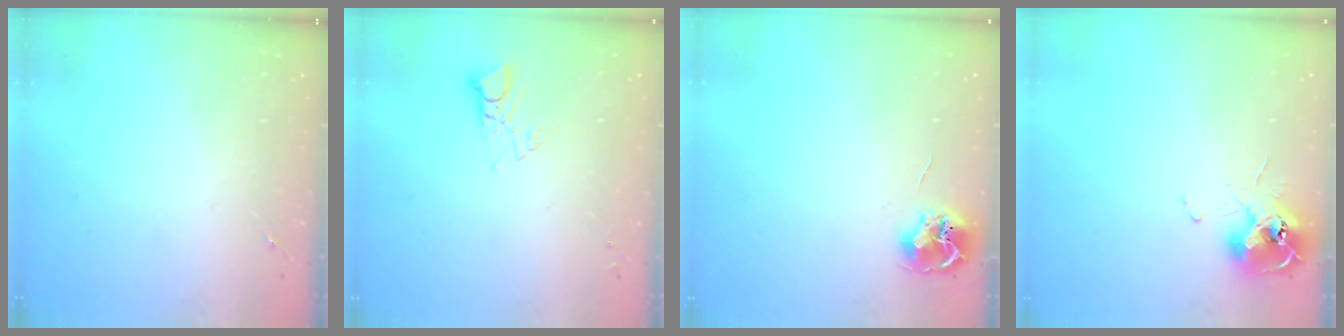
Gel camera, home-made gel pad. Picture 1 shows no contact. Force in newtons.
{"total": 3.8, "press": 3.8, "slide": 0.2}
{"total": 7.6, "press": 7.5, "slide": 0.6}
{"total": 11.7, "press": 11.7, "slide": 0.9}